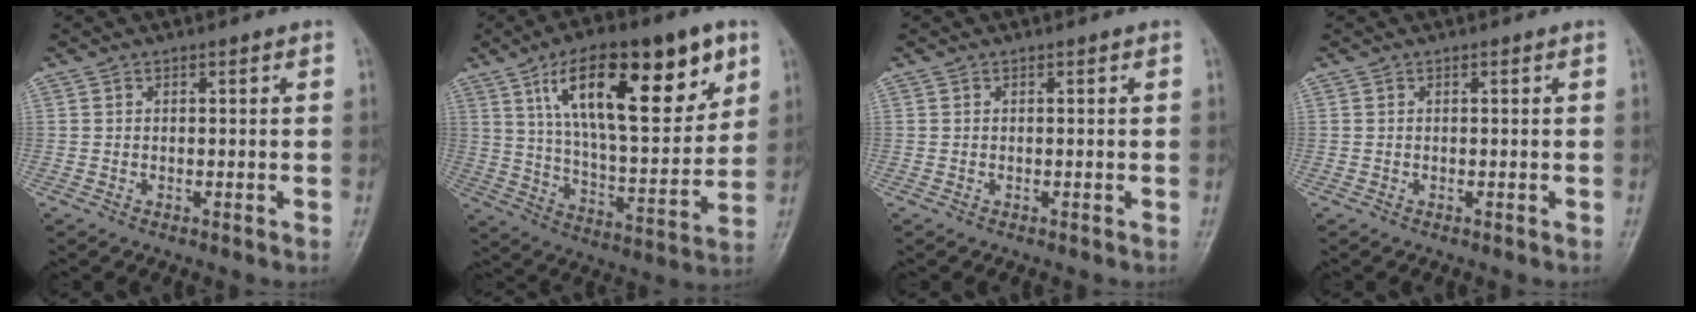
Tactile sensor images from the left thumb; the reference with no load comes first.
{"total": 25.5, "force": [11.6, 9.6, 20.5], "torque": [-0.292, -0.028, 0.196]}
{"total": 0.0}
{"total": 0.0}